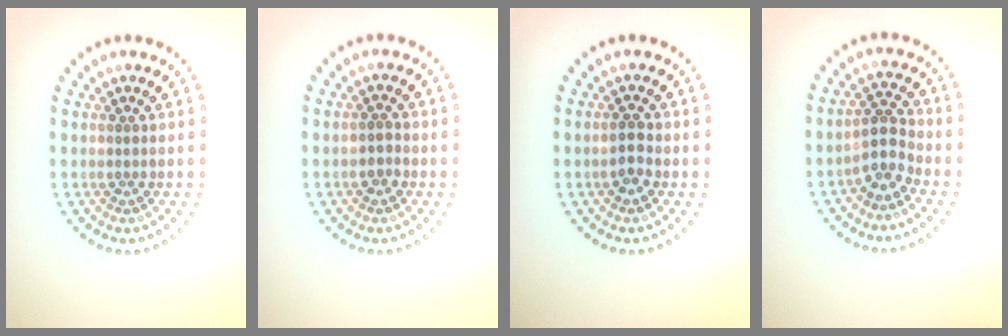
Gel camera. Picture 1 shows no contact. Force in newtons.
{"total": 0.8, "press": 0.8, "slide": 0.2}
{"total": 1.9, "press": 1.8, "slide": 0.3}
{"total": 2.5, "press": 2.0, "slide": 1.4}